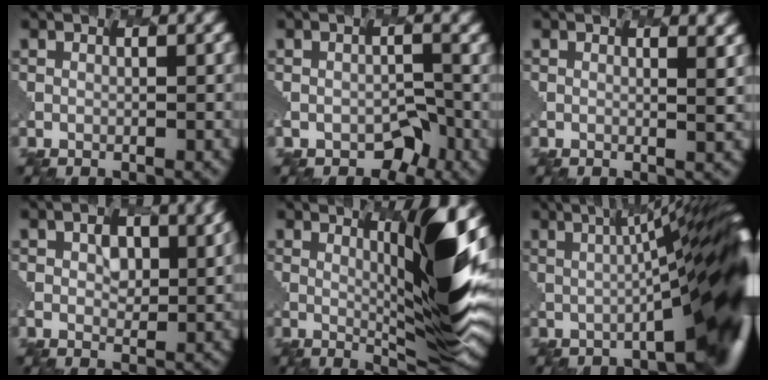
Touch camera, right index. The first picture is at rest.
{"total": 2.1, "force": [-1.7, 1.1, -0.6], "torque": [-0.001, -0.002, -0.038]}
{"total": 1.2, "force": [1.1, -0.4, 0.0], "torque": [0.004, 0.019, -0.010]}
{"total": 2.4, "force": [1.5, 1.7, 0.9], "torque": [-0.028, 0.012, 0.006]}
{"total": 7.4, "force": [2.5, 0.0, 7.0], "torque": [-0.113, 0.002, 0.028]}
{"total": 12.3, "force": [0.5, 2.5, 12.0], "torque": [-0.103, 0.030, -0.013]}